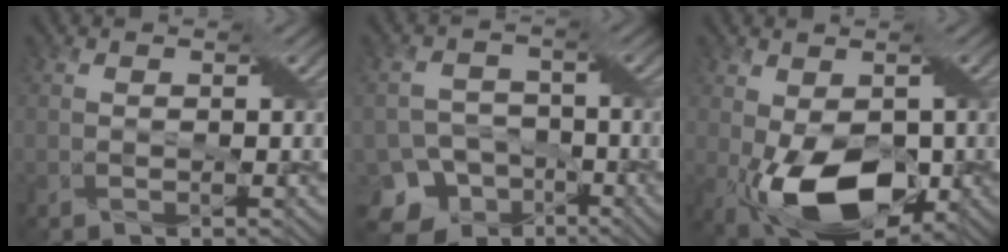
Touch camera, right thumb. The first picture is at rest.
{"total": 9.5, "force": [-6.2, 6.9, 2.2], "torque": [-0.049, -0.010, -0.102]}
{"total": 11.3, "force": [-3.1, 6.4, 8.9], "torque": [-0.167, -0.024, -0.047]}